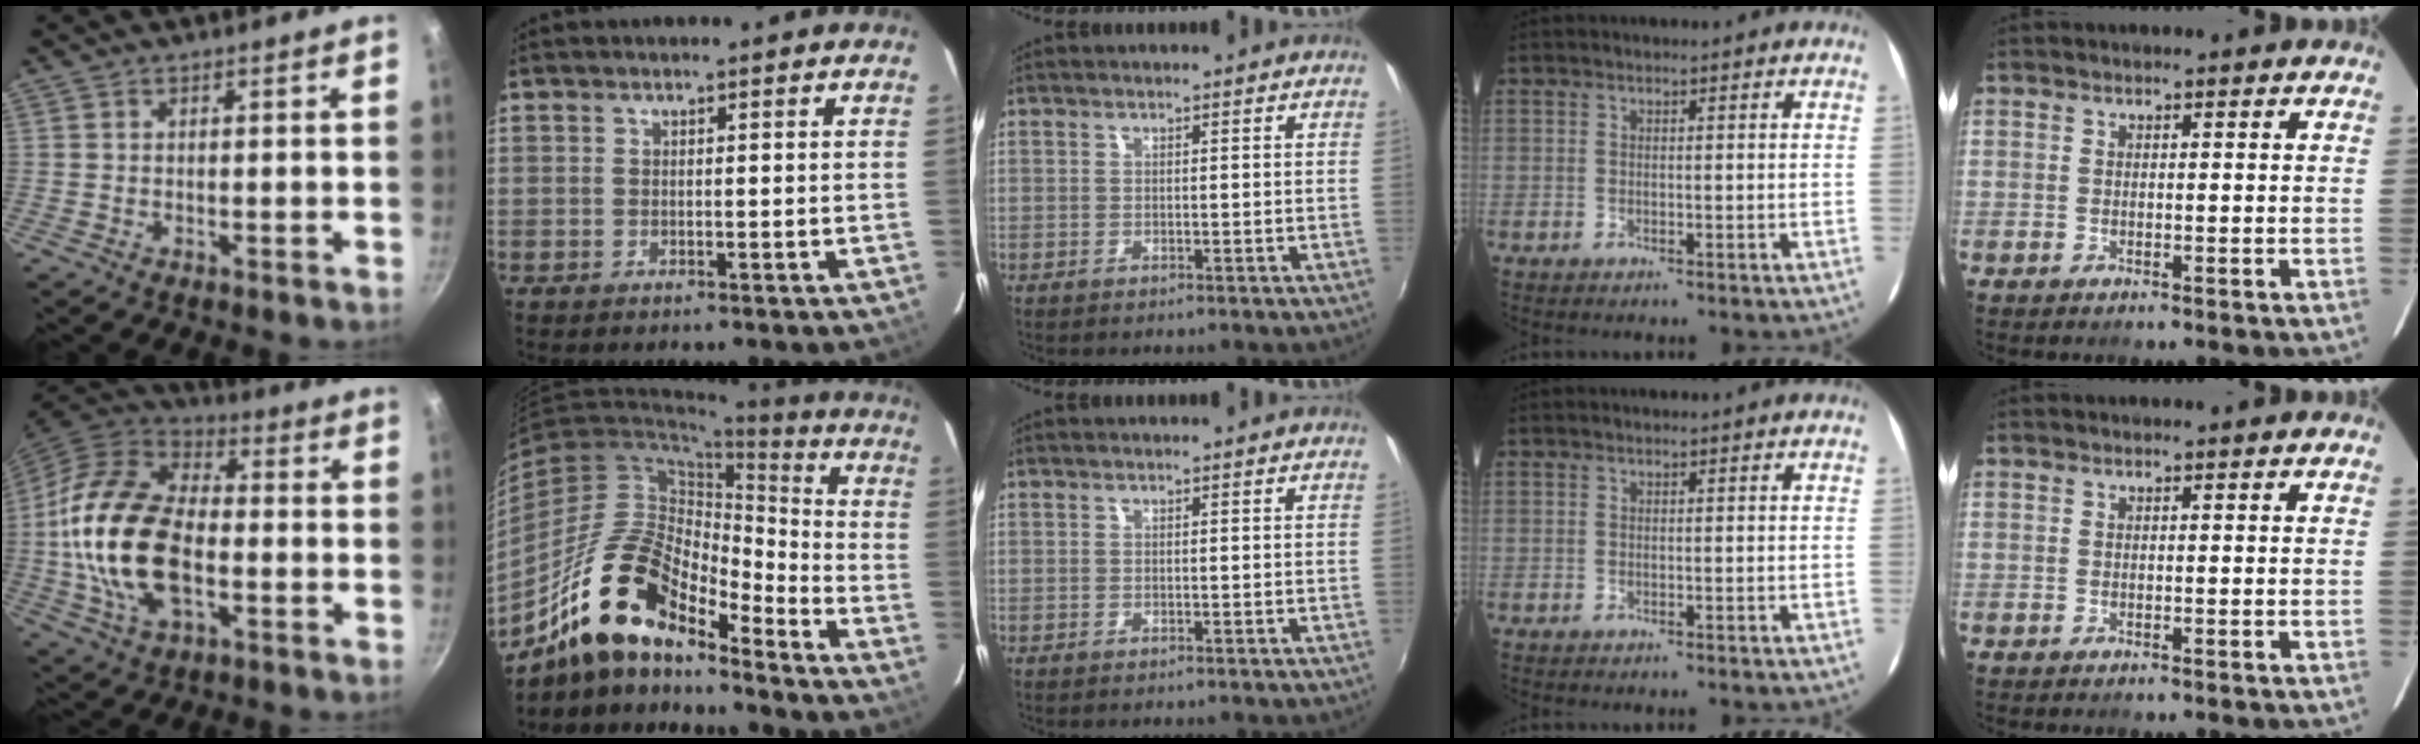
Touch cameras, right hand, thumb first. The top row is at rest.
{"thumb": {"total": 21.7, "force": [-2.5, 12.6, 17.5], "torque": [-0.330, 0.027, -0.053]}, "index": {"total": 17.6, "force": [-13.6, 5.9, 9.4], "torque": [-0.167, 0.008, -0.263]}}